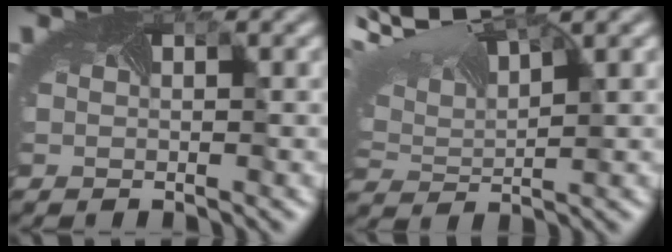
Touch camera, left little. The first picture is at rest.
{"total": 9.1, "force": [5.7, 3.4, 6.2], "torque": [-0.146, 0.031, 0.097]}